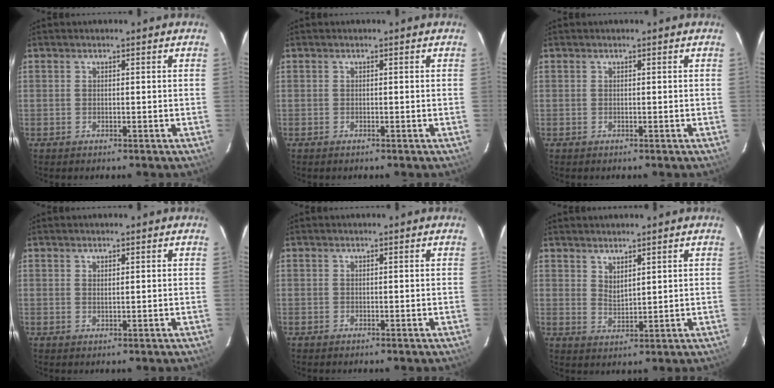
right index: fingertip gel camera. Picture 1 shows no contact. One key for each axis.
{"total": 0.0}
{"total": 0.0}
{"total": 0.7, "fx": 0.6, "fy": 0.1, "fz": 0.4, "tx": -0.008, "ty": 0.000, "tz": 0.012}
{"total": 0.0}
{"total": 2.9, "fx": 2.5, "fy": 0.8, "fz": 1.4, "tx": -0.022, "ty": -0.004, "tz": 0.045}